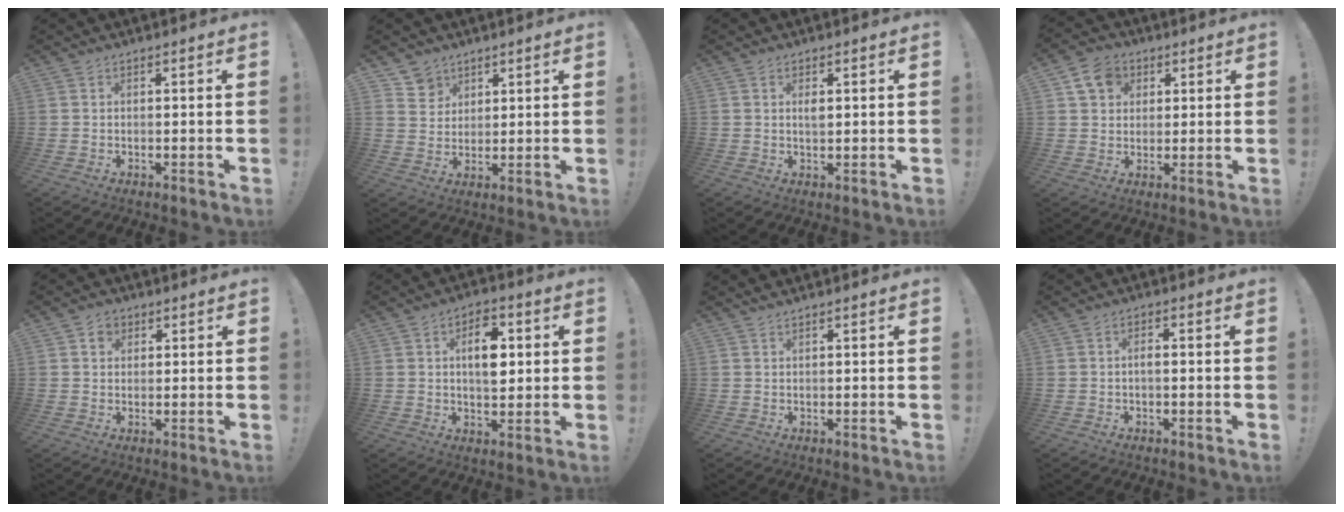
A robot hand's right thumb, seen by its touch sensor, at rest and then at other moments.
{"total": 5.9, "force": [4.1, 4.2, 0.2], "torque": [0.000, -0.036, 0.080]}
{"total": 1.8, "force": [0.5, 0.8, 1.5], "torque": [-0.017, -0.003, 0.005]}
{"total": 8.6, "force": [3.6, 7.2, 3.0], "torque": [-0.041, -0.012, 0.072]}
{"total": 3.2, "force": [1.3, 2.7, 1.0], "torque": [-0.011, 0.001, 0.024]}
{"total": 9.3, "force": [1.8, 5.5, 7.3], "torque": [-0.110, 0.009, 0.030]}
{"total": 0.7, "force": [0.7, -0.1, 0.2], "torque": [0.000, -0.002, 0.012]}
{"total": 2.0, "force": [-0.6, 0.5, 1.8], "torque": [-0.035, 0.007, -0.012]}